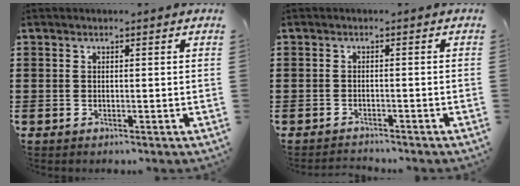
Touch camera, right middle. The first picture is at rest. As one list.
[{"total": 1.3, "force": [-1.3, 0.1, -0.2], "torque": [0.000, 0.003, -0.030]}]